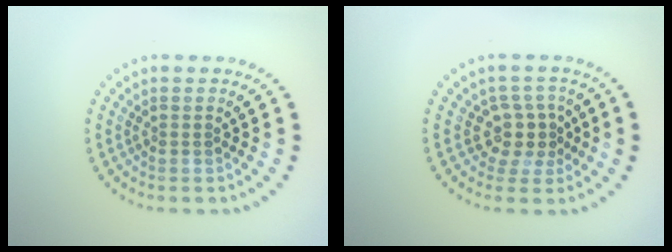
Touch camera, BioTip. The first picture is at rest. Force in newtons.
{"total": 2.9, "press": 2.3, "slide": 1.8}